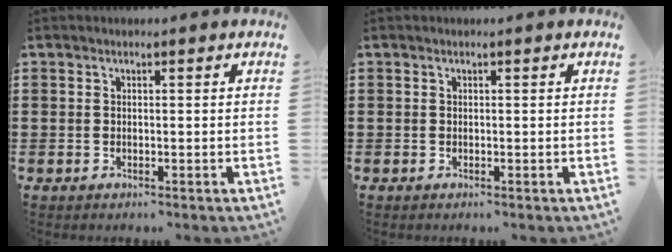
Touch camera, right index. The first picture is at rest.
{"total": 0.0}